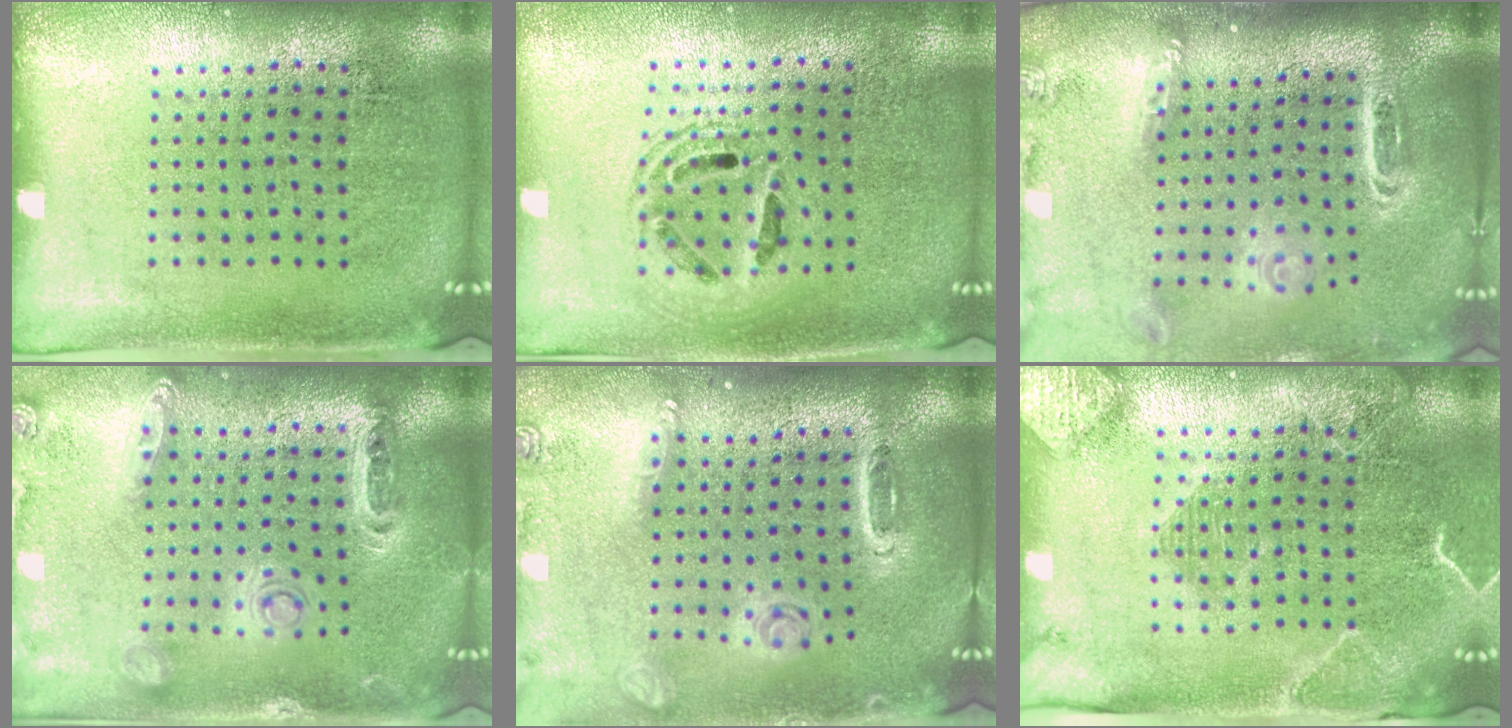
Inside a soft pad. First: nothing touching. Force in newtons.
{"total": 1.4, "press": 1.2, "slide": 0.6}
{"total": 2.6, "press": 1.9, "slide": 1.8}
{"total": 1.3, "press": 1.3, "slide": 0.2}
{"total": 1.5, "press": 1.5, "slide": 0.2}
{"total": 2.2, "press": 2.1, "slide": 0.6}